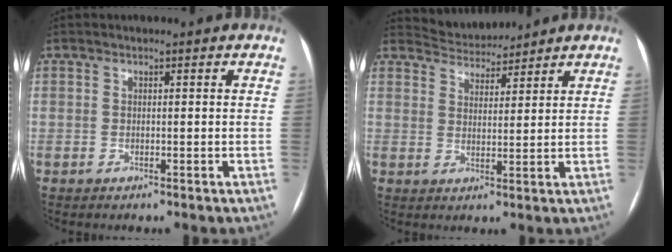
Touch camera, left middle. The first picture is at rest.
{"total": 5.0, "force": [5.0, 0.7, -0.2], "torque": [-0.005, 0.016, 0.087]}